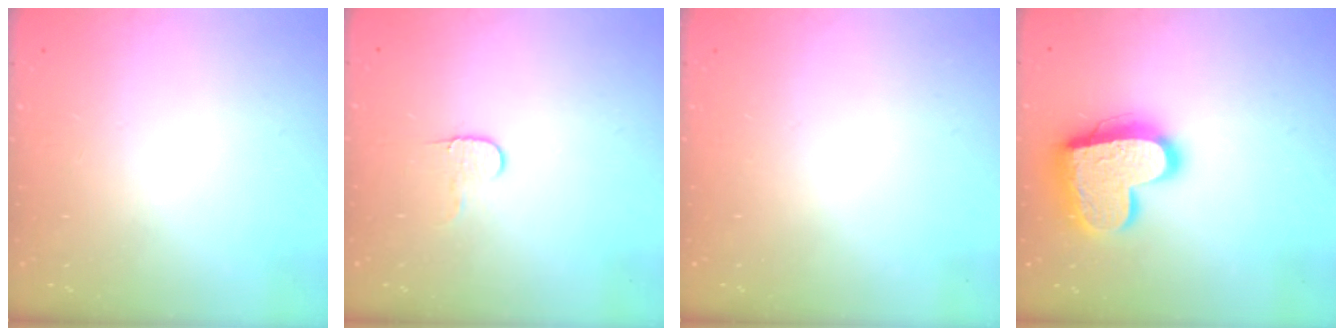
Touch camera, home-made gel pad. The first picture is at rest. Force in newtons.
{"total": 5.5, "press": 5.4, "slide": 0.5}
{"total": 0.0}
{"total": 18.2, "press": 18.2, "slide": 1.6}